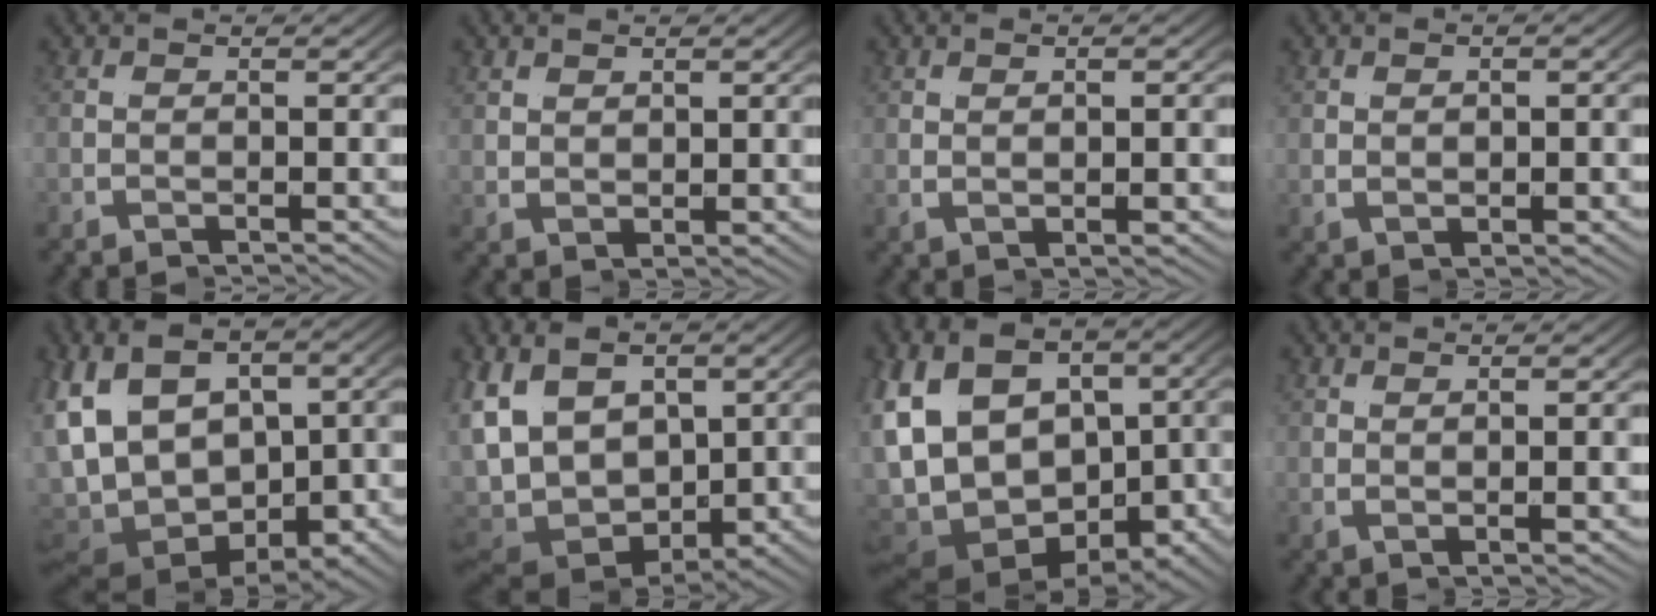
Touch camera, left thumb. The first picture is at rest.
{"total": 1.6, "force": [1.4, -0.8, -0.2], "torque": [0.013, 0.012, 0.023]}
{"total": 1.8, "force": [0.6, -1.4, 0.9], "torque": [-0.006, 0.019, 0.005]}
{"total": 1.2, "force": [0.5, -0.2, 1.0], "torque": [-0.012, 0.006, 0.009]}
{"total": 11.0, "force": [-0.5, 7.2, 8.4], "torque": [-0.178, -0.013, -0.016]}
{"total": 9.4, "force": [0.2, 6.3, 7.0], "torque": [-0.148, -0.005, -0.009]}
{"total": 17.0, "force": [-2.4, 12.3, 11.4], "torque": [-0.231, -0.034, -0.042]}
{"total": 2.8, "force": [1.2, -2.4, 0.6], "torque": [0.005, 0.031, 0.009]}